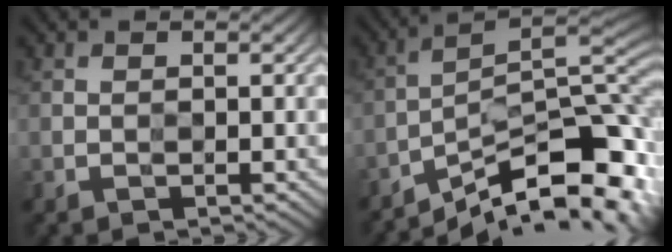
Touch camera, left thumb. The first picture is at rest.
{"total": 12.2, "force": [-8.5, 2.9, 8.3], "torque": [-0.146, -0.007, -0.141]}